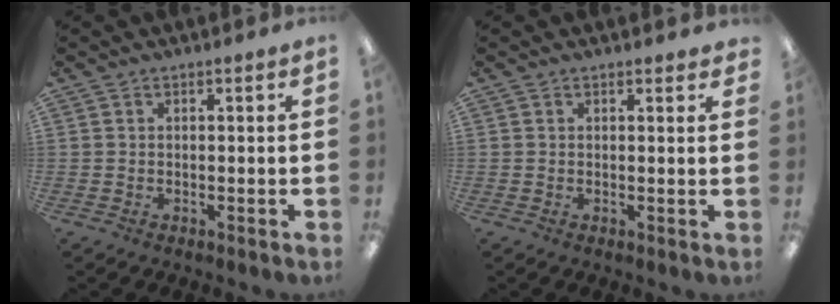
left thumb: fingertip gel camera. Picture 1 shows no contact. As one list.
[{"total": 0.7, "force": [0.6, 0.2, 0.1], "torque": [0.005, -0.003, 0.010]}]